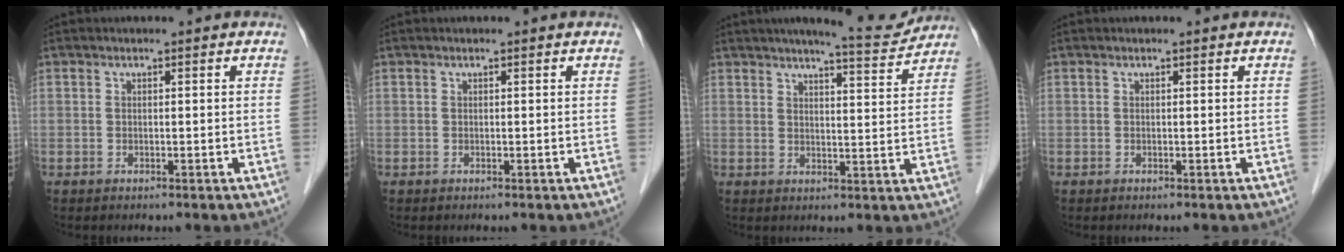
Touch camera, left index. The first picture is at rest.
{"total": 0.0}
{"total": 7.3, "force": [6.9, 0.2, 2.6], "torque": [-0.041, -0.009, 0.088]}
{"total": 0.0}